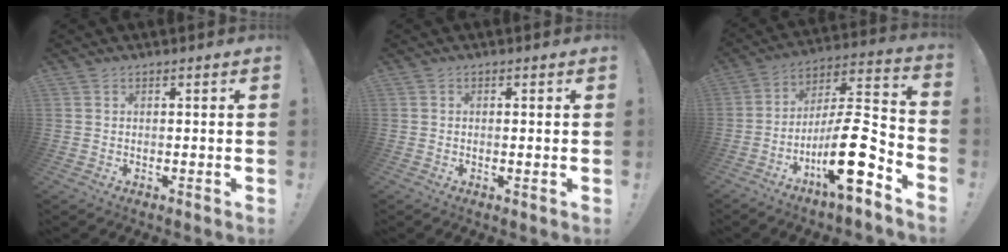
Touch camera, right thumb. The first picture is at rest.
{"total": 0.8, "force": [0.0, 0.1, 0.8], "torque": [-0.009, -0.003, -0.001]}
{"total": 19.1, "force": [-8.5, 5.0, 16.3], "torque": [-0.275, 0.041, -0.139]}